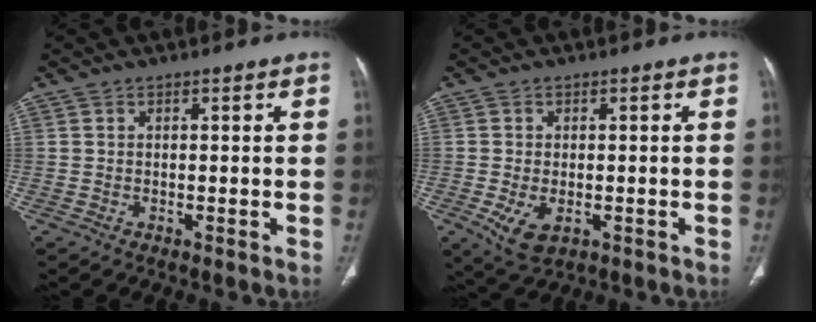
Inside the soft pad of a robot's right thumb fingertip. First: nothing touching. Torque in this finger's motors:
{"motor_torque": [-0.18, 0.28, 0.20, 0.54, 0.03]}